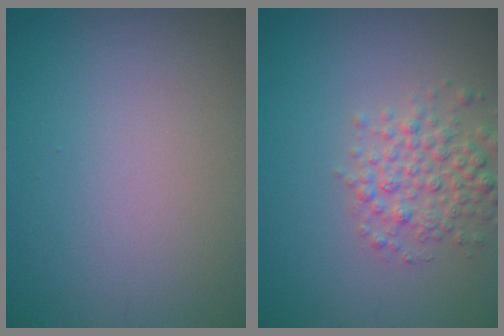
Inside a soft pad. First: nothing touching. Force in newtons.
{"total": 3.5, "press": 3.5, "slide": 0.1}